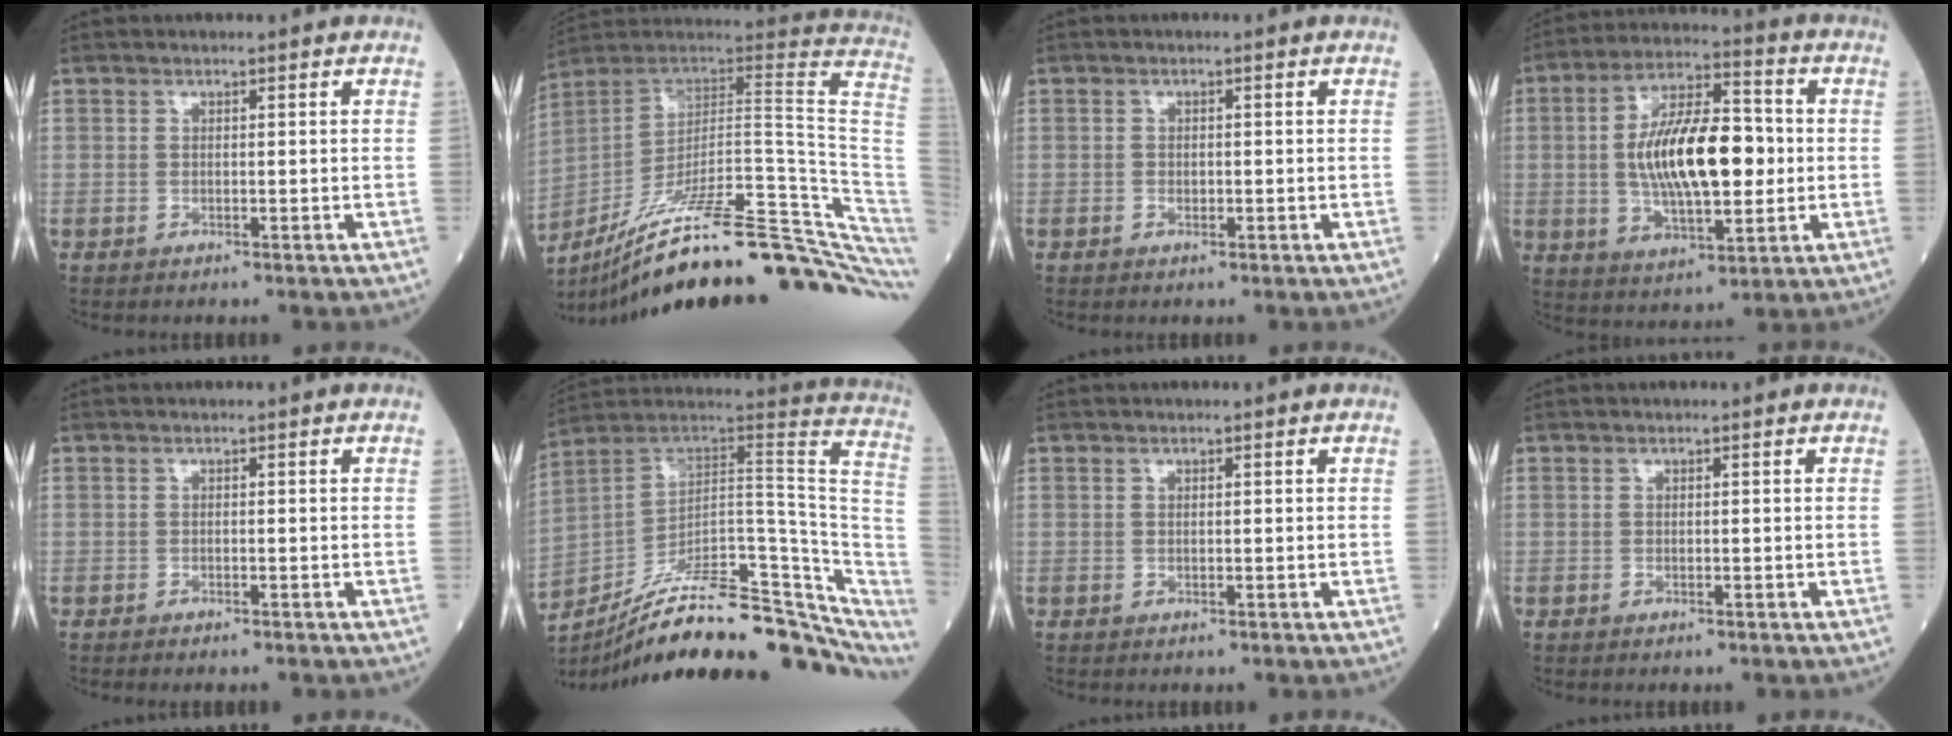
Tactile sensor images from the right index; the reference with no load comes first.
{"total": 32.6, "force": [-24.4, 2.3, 21.5], "torque": [-0.197, 0.001, -0.348]}
{"total": 0.7, "force": [-0.2, 0.5, 0.5], "torque": [-0.011, 0.001, 0.000]}
{"total": 15.5, "force": [0.1, 5.6, 14.4], "torque": [-0.267, 0.013, 0.007]}
{"total": 0.7, "force": [-0.6, -0.1, 0.4], "torque": [-0.003, 0.001, -0.007]}
{"total": 26.5, "force": [-17.9, 8.4, 17.7], "torque": [-0.193, 0.044, -0.261]}
{"total": 0.0}
{"total": 0.0}